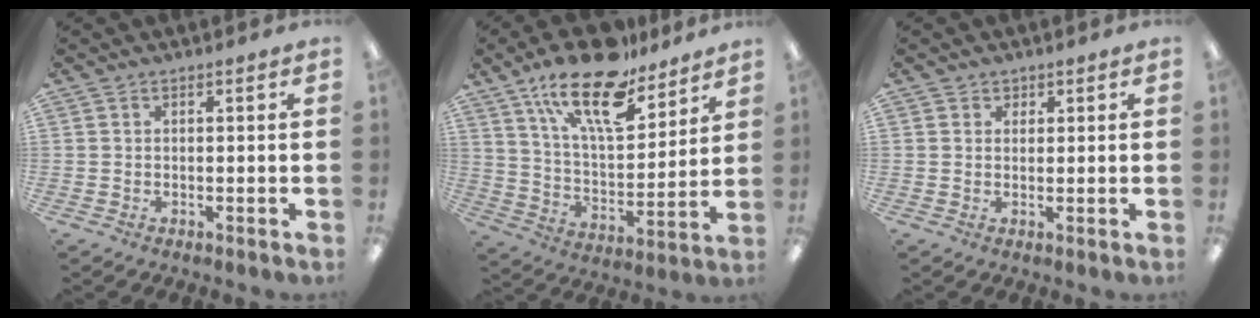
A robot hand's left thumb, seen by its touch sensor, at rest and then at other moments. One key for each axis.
{"total": 20.0, "fx": 14.1, "fy": 8.0, "fz": 11.7, "tx": -0.194, "ty": -0.085, "tz": 0.243}
{"total": 1.6, "fx": 1.0, "fy": 1.2, "fz": -0.1, "tx": 0.009, "ty": -0.002, "tz": 0.017}